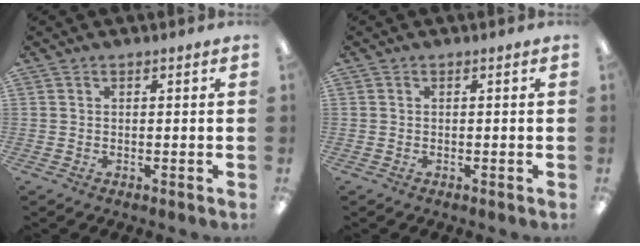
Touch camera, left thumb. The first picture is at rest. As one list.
[{"total": 0.0}]